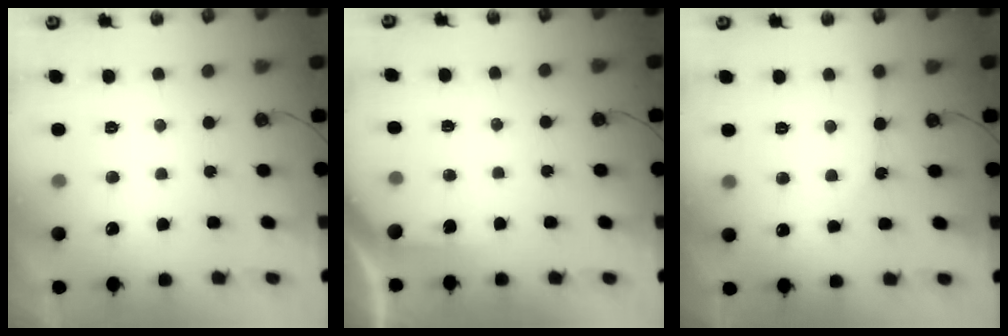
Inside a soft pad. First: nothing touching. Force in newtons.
{"total": 1.5, "press": 1.5, "slide": 0.2}
{"total": 2.5, "press": 2.4, "slide": 0.5}